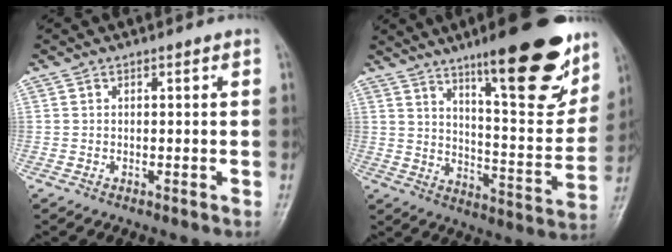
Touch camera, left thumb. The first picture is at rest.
{"total": 22.4, "force": [13.9, 5.7, 16.6], "torque": [-0.195, -0.069, 0.211]}